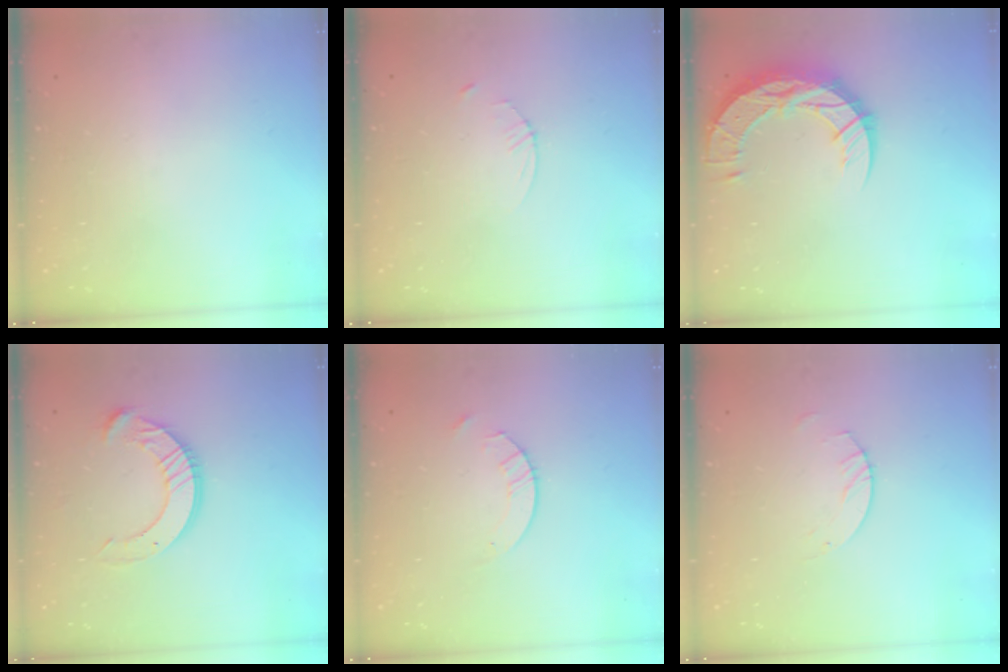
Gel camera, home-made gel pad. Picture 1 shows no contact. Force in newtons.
{"total": 2.3, "press": 2.3, "slide": 0.3}
{"total": 15.7, "press": 15.6, "slide": 1.2}
{"total": 12.2, "press": 12.1, "slide": 1.2}
{"total": 4.2, "press": 4.2, "slide": 0.4}
{"total": 2.5, "press": 2.5, "slide": 0.1}